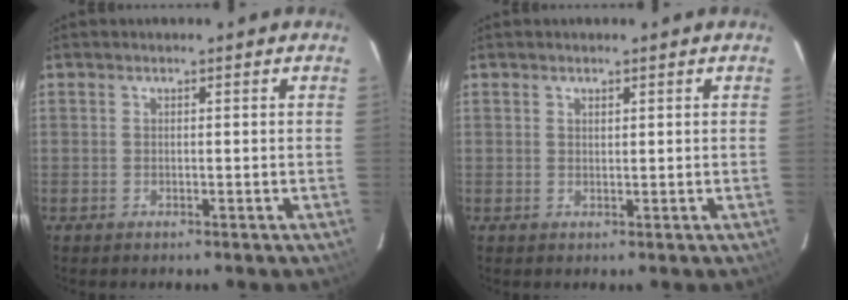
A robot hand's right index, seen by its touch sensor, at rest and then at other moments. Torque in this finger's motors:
{"motor_torque": [0.02, 0.07, -0.03, -0.01]}